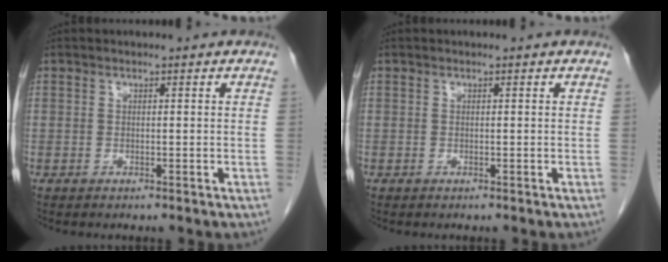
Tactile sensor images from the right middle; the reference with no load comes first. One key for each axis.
{"total": 0.0}